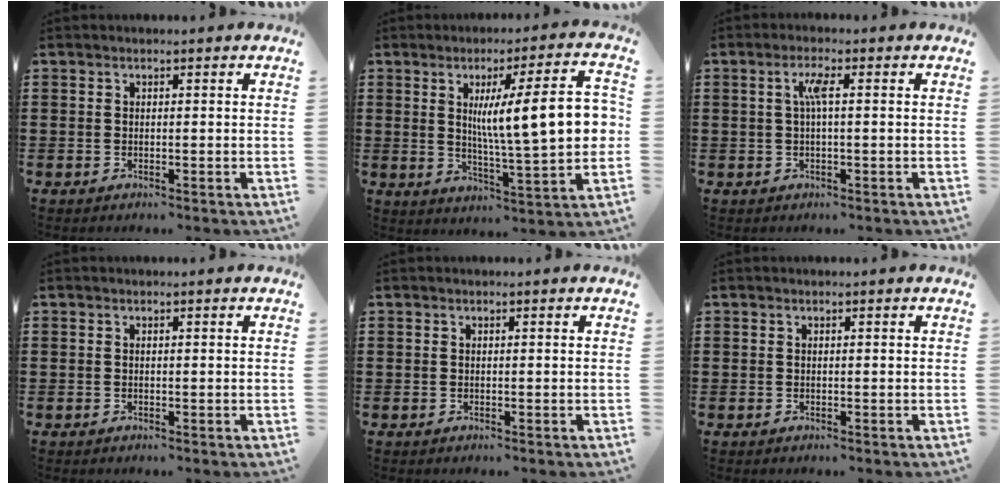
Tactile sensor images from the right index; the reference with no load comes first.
{"total": 13.7, "force": [2.1, 2.5, 13.3], "torque": [-0.213, 0.001, 0.029]}
{"total": 2.9, "force": [0.3, 0.2, 2.9], "torque": [-0.058, 0.002, 0.002]}
{"total": 0.0}
{"total": 0.0}
{"total": 0.0}